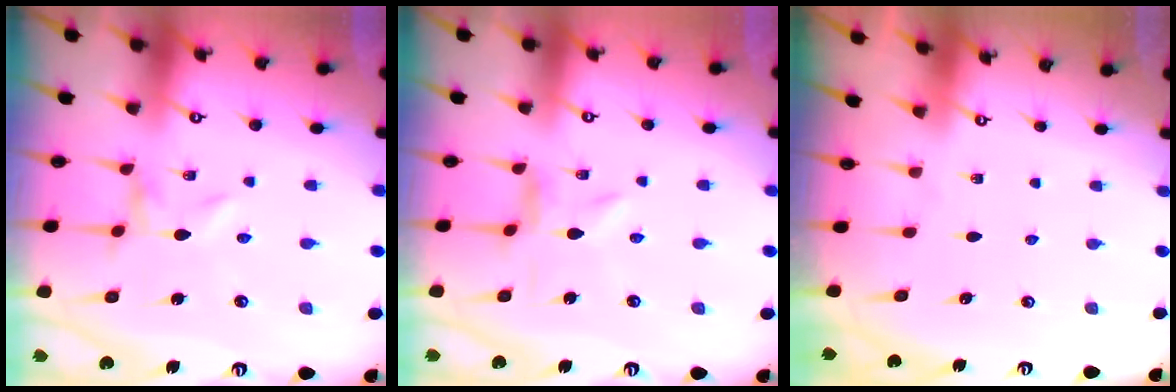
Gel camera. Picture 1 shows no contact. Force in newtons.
{"total": 3.0, "press": 2.9, "slide": 0.3}
{"total": 0.0}